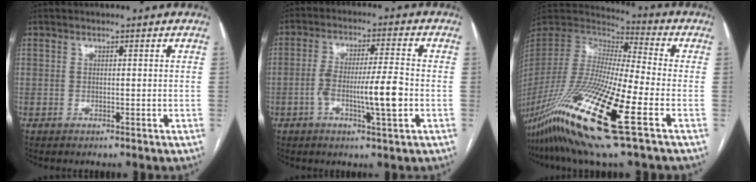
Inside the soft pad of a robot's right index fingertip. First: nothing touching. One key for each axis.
{"total": 8.9, "fx": -2.4, "fy": 0.5, "fz": 8.5, "tx": -0.155, "ty": 0.005, "tz": -0.042}
{"total": 25.8, "fx": -12.2, "fy": 2.3, "fz": 22.5, "tx": -0.467, "ty": -0.072, "tz": -0.233}